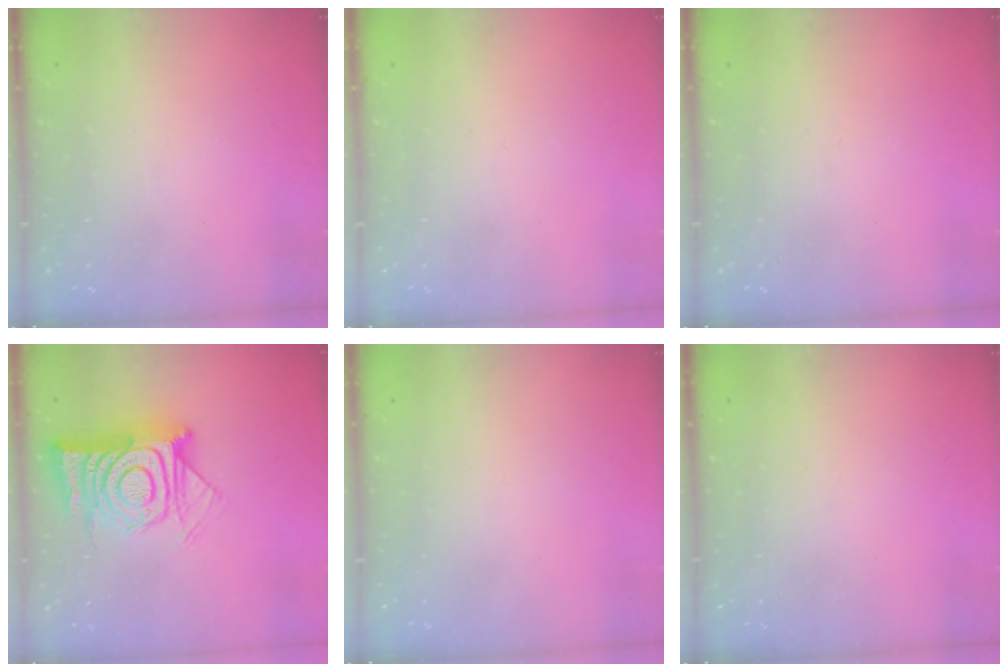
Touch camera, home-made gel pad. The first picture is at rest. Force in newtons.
{"total": 1.8, "press": 1.7, "slide": 0.1}
{"total": 0.0}
{"total": 16.9, "press": 16.9, "slide": 1.2}
{"total": 1.5, "press": 1.5, "slide": 0.1}
{"total": 0.0}